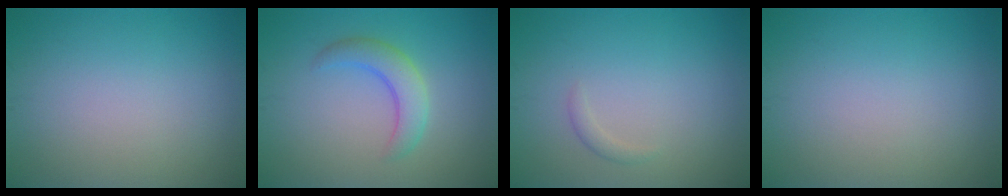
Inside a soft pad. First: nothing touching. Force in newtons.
{"total": 3.2, "press": 3.2, "slide": 0.1}
{"total": 0.8, "press": 0.8, "slide": 0.1}
{"total": 0.0}